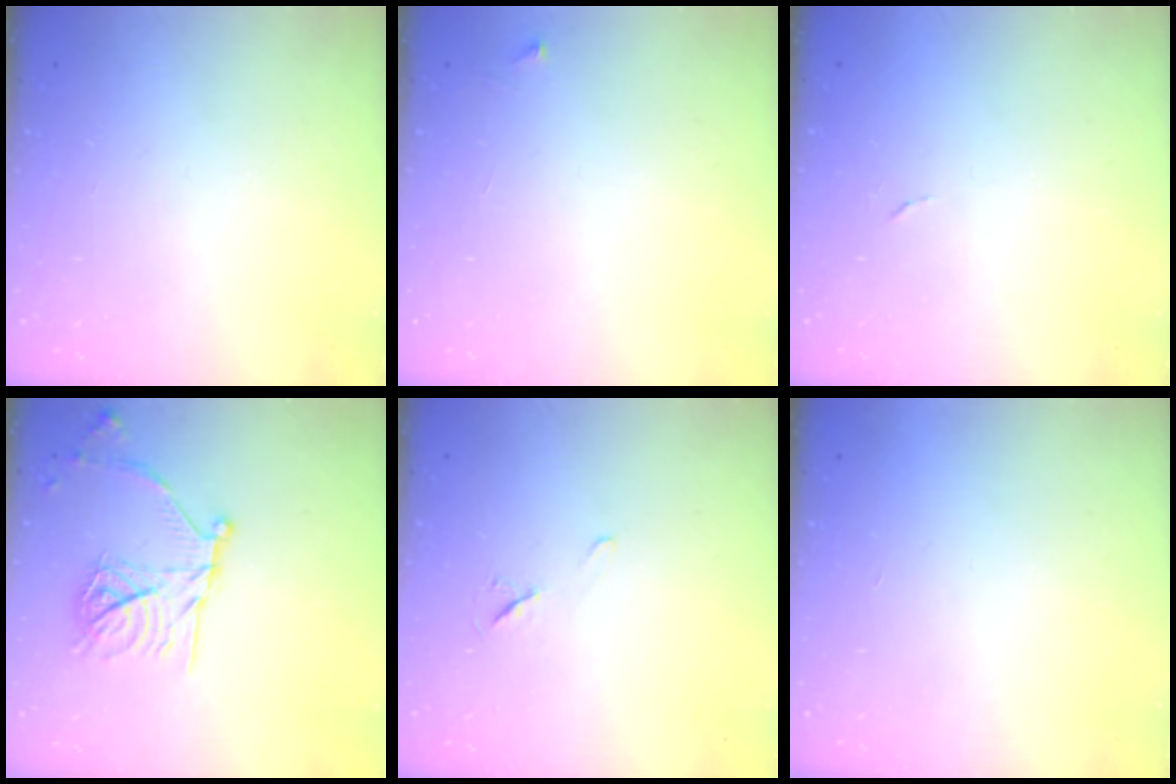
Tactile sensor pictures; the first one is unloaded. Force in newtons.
{"total": 2.5, "press": 2.5, "slide": 0.3}
{"total": 3.8, "press": 3.8, "slide": 0.2}
{"total": 18.2, "press": 18.2, "slide": 1.2}
{"total": 5.7, "press": 5.2, "slide": 2.4}
{"total": 1.7, "press": 1.7, "slide": 0.1}